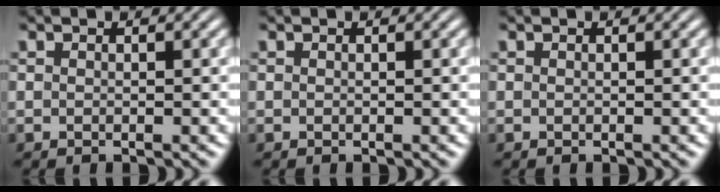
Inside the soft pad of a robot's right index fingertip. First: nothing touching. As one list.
[{"total": 0.0}, {"total": 0.0}]